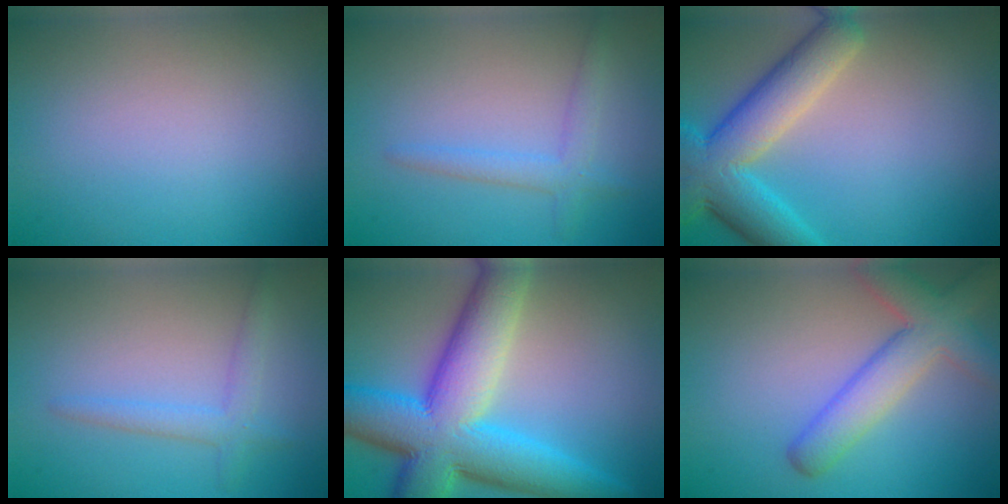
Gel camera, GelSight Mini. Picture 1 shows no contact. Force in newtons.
{"total": 1.3, "press": 1.3, "slide": 0.1}
{"total": 7.7, "press": 7.7, "slide": 0.4}
{"total": 1.3, "press": 1.3, "slide": 0.1}
{"total": 12.7, "press": 12.7, "slide": 0.4}
{"total": 5.8, "press": 5.8, "slide": 0.4}